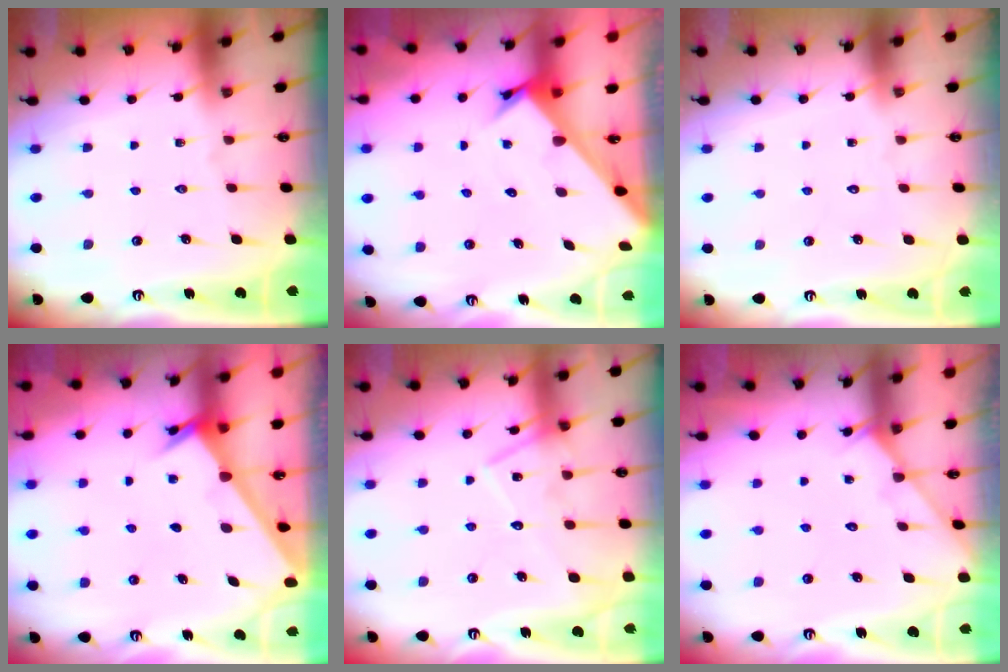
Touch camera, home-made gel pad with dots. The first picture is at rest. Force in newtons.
{"total": 2.8, "press": 2.8, "slide": 0.1}
{"total": 1.5, "press": 1.5, "slide": 0.1}
{"total": 2.4, "press": 2.4, "slide": 0.2}
{"total": 14.7, "press": 14.7, "slide": 1.0}
{"total": 4.0, "press": 3.9, "slide": 0.5}